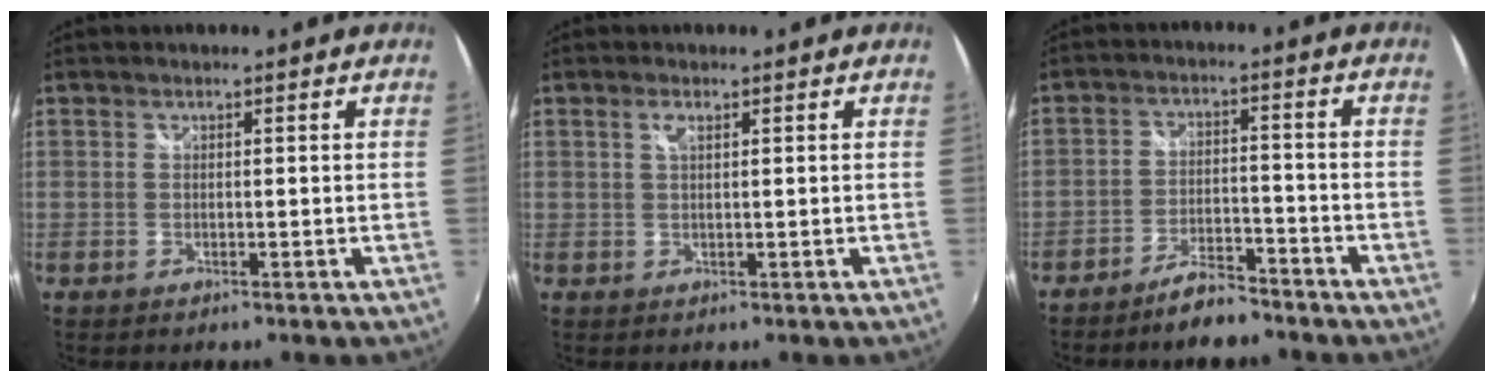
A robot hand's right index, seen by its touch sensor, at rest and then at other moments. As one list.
[{"total": 1.4, "force": [0.7, 0.4, 1.2], "torque": [-0.023, 0.002, 0.010]}, {"total": 6.9, "force": [-5.8, 2.2, 3.0], "torque": [-0.075, 0.010, -0.094]}]